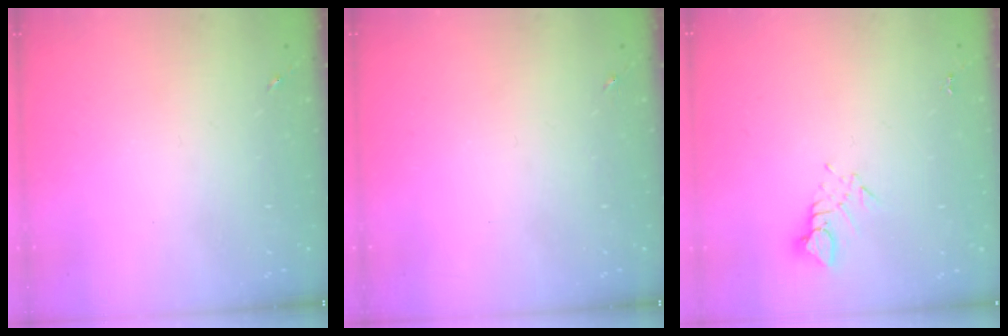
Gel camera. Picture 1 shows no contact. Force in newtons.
{"total": 0.0}
{"total": 3.2, "press": 3.2, "slide": 0.2}